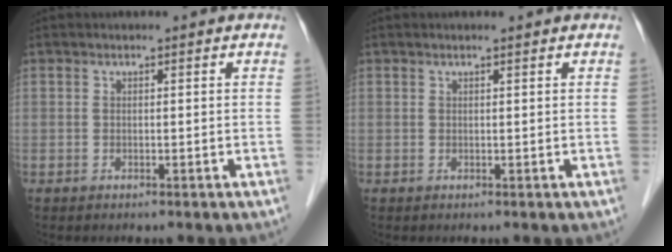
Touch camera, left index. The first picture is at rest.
{"total": 0.7, "force": [0.5, 0.0, 0.4], "torque": [-0.013, 0.006, 0.011]}